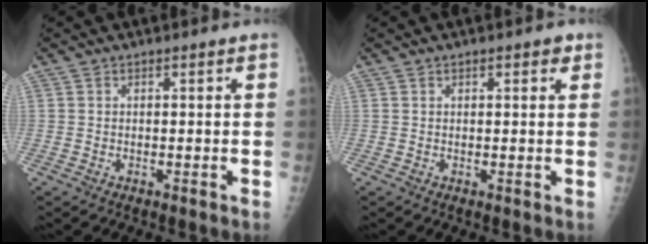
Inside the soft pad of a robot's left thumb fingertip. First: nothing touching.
{"total": 2.2, "force": [1.2, 1.0, 1.6], "torque": [-0.012, -0.002, 0.014]}